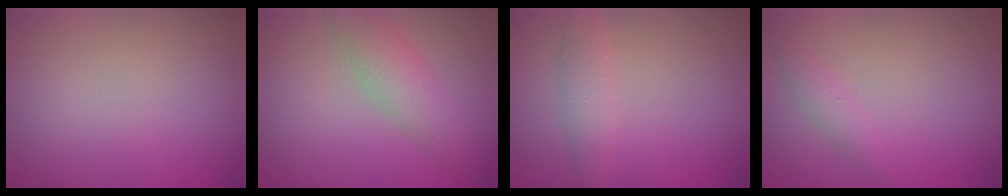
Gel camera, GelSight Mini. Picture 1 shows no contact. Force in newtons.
{"total": 3.5, "press": 3.5, "slide": 0.1}
{"total": 1.9, "press": 1.9, "slide": 0.1}
{"total": 1.2, "press": 1.2, "slide": 0.1}